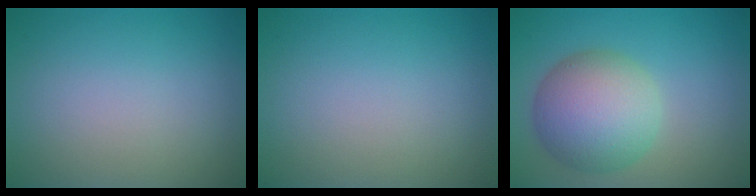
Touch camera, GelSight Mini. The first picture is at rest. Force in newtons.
{"total": 0.0}
{"total": 7.6, "press": 7.6, "slide": 0.1}